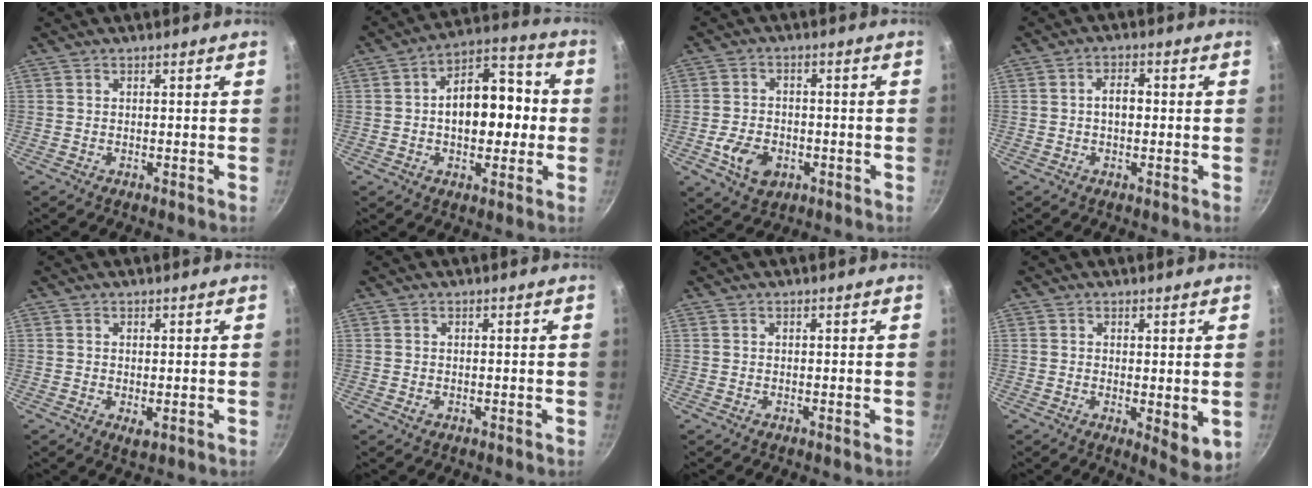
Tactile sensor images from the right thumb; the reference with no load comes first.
{"total": 15.1, "force": [-0.6, 9.6, 11.6], "torque": [-0.126, 0.039, -0.018]}
{"total": 7.8, "force": [-2.7, 5.5, 4.9], "torque": [-0.078, 0.014, -0.044]}
{"total": 3.5, "force": [-0.1, 2.2, 2.8], "torque": [-0.035, 0.012, -0.004]}
{"total": 1.9, "force": [-0.1, 1.0, 1.5], "torque": [-0.025, -0.007, -0.001]}
{"total": 0.7, "force": [-0.2, 0.6, 0.3], "torque": [-0.004, 0.000, -0.002]}
{"total": 0.0}
{"total": 5.7, "force": [0.0, 2.5, 5.2], "torque": [-0.073, -0.018, 0.002]}